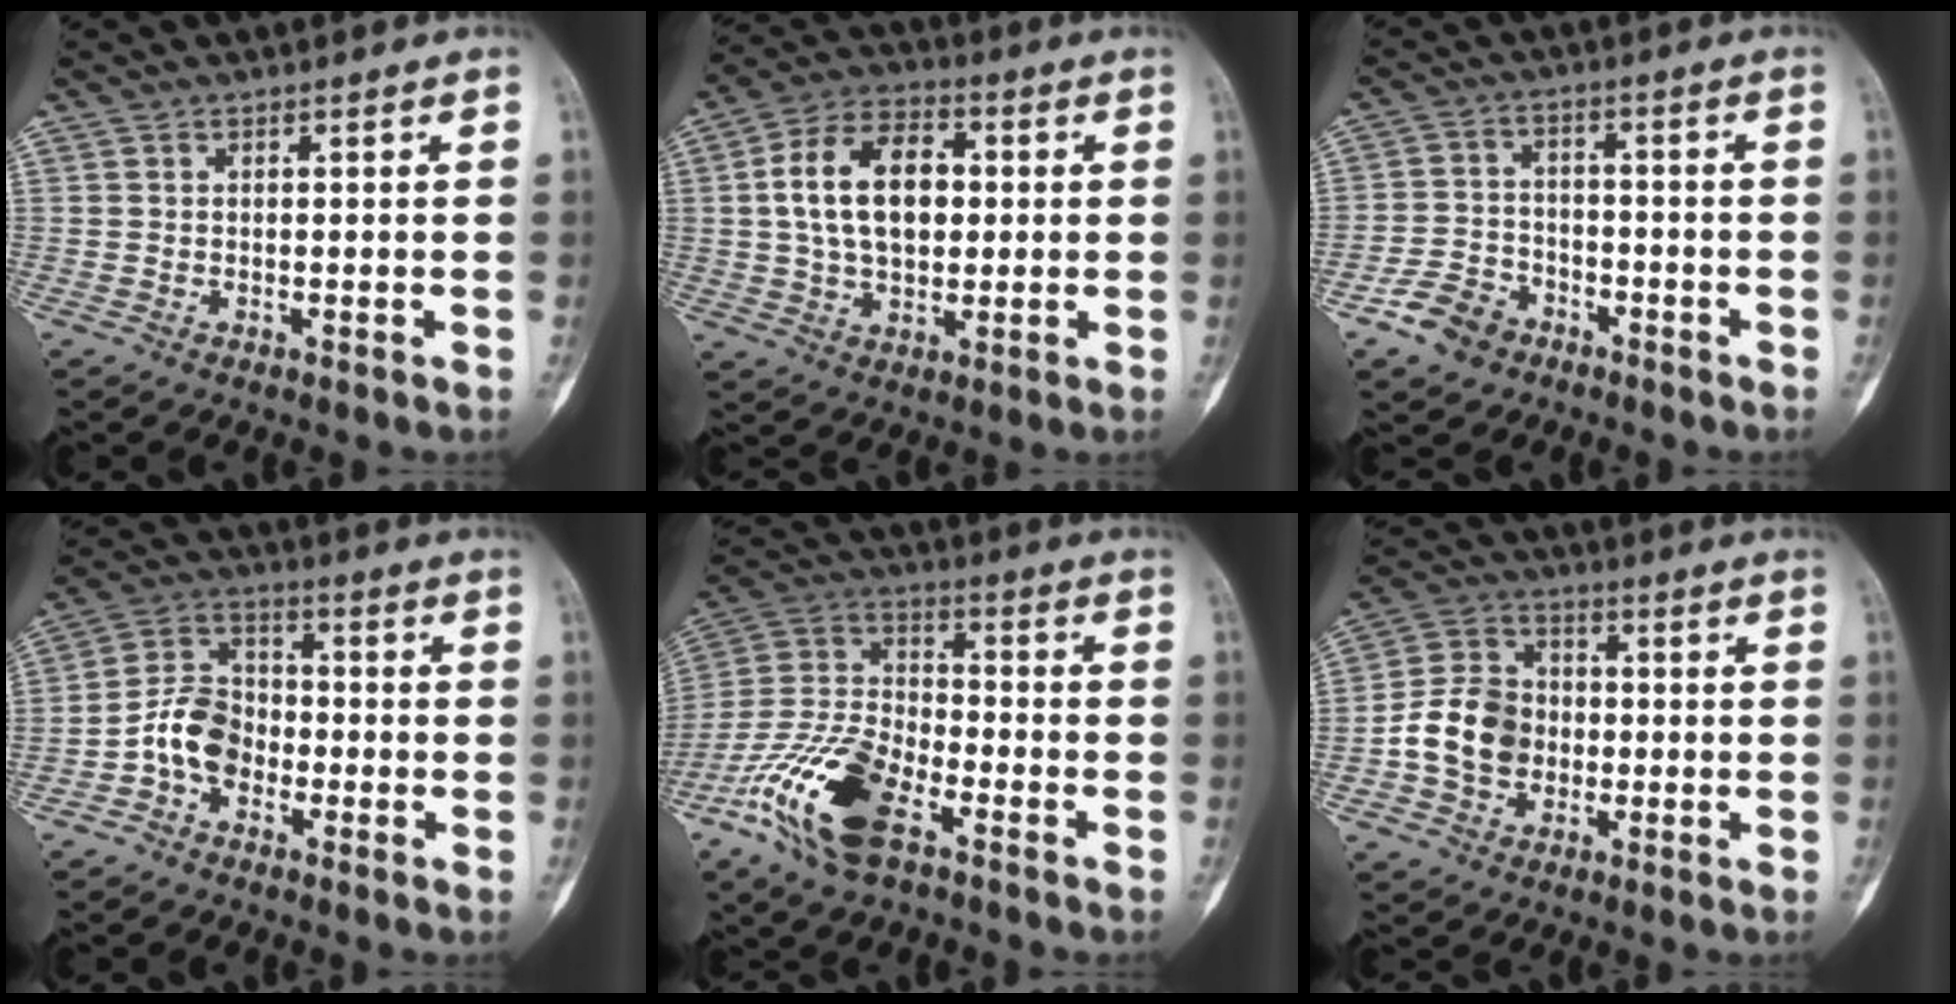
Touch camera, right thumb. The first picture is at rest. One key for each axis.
{"total": 14.7, "fx": 1.6, "fy": 9.3, "fz": 11.2, "tx": -0.175, "ty": 0.016, "tz": 0.022}
{"total": 7.4, "fx": -4.6, "fy": 5.2, "fz": 2.6, "tx": -0.029, "ty": 0.029, "tz": -0.084}
{"total": 8.6, "fx": -3.2, "fy": 6.2, "fz": 5.0, "tx": -0.079, "ty": 0.037, "tz": -0.072}
{"total": 16.9, "fx": -8.8, "fy": 7.6, "fz": 12.2, "tx": -0.255, "ty": 0.035, "tz": -0.176}
{"total": 11.1, "fx": -2.0, "fy": 9.0, "fz": 6.2, "tx": -0.096, "ty": 0.030, "tz": -0.044}